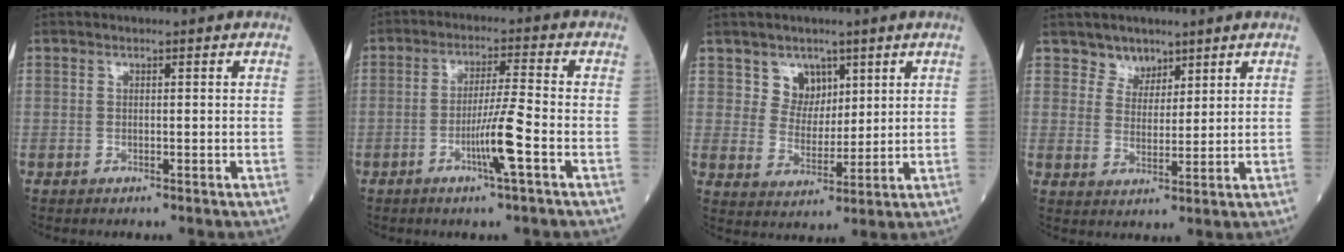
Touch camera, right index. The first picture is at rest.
{"total": 6.6, "force": [-2.6, -1.0, 6.0], "torque": [-0.117, -0.007, -0.048]}
{"total": 5.0, "force": [3.0, 3.8, 1.2], "torque": [-0.017, 0.000, 0.059]}
{"total": 3.6, "force": [2.8, 2.2, 0.3], "torque": [0.002, -0.003, 0.049]}